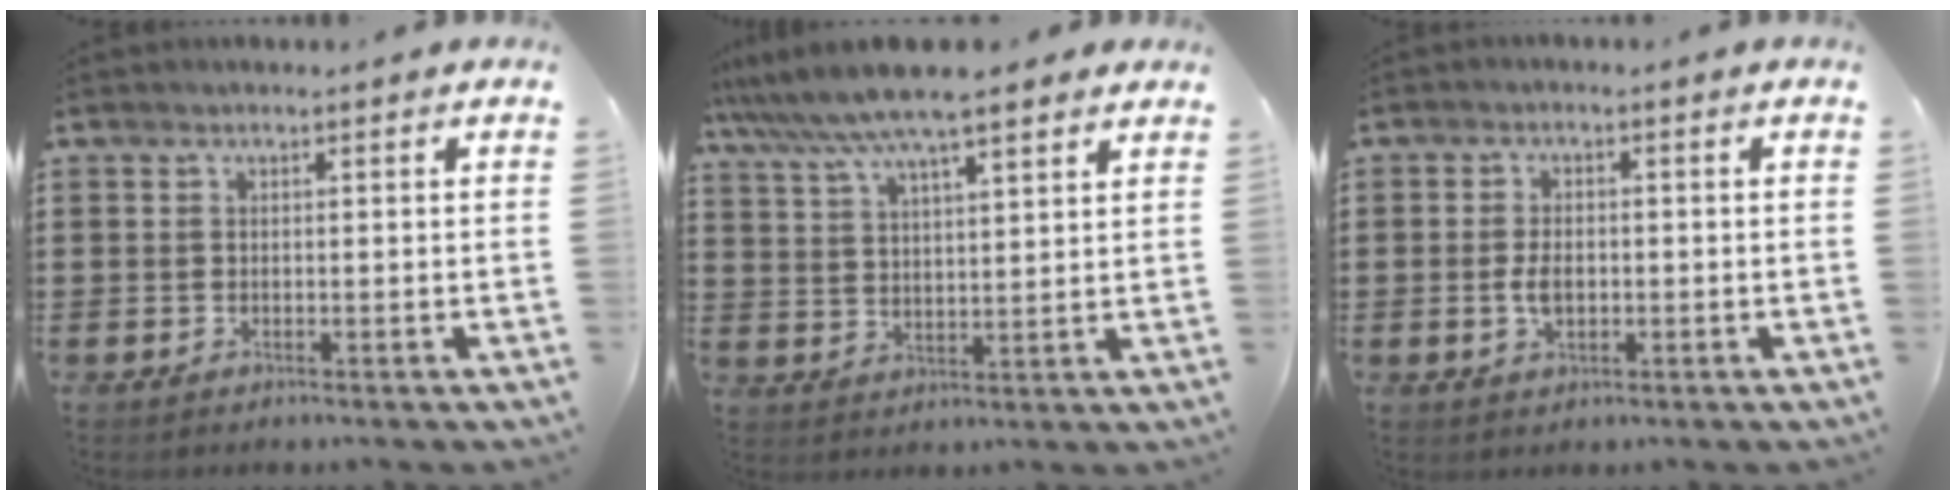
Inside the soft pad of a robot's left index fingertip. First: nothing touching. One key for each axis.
{"total": 7.9, "fx": 6.7, "fy": 1.0, "fz": 4.2, "tx": -0.104, "ty": -0.019, "tz": 0.116}
{"total": 3.2, "fx": -0.3, "fy": 1.8, "fz": 2.6, "tx": -0.066, "ty": -0.002, "tz": -0.011}